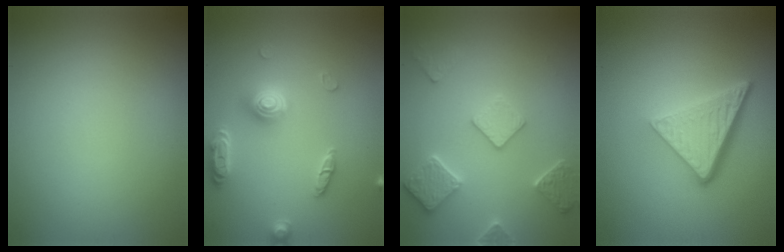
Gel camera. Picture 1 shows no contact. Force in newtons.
{"total": 3.2, "press": 3.2, "slide": 0.5}
{"total": 3.5, "press": 3.4, "slide": 0.9}
{"total": 5.2, "press": 3.6, "slide": 3.8}